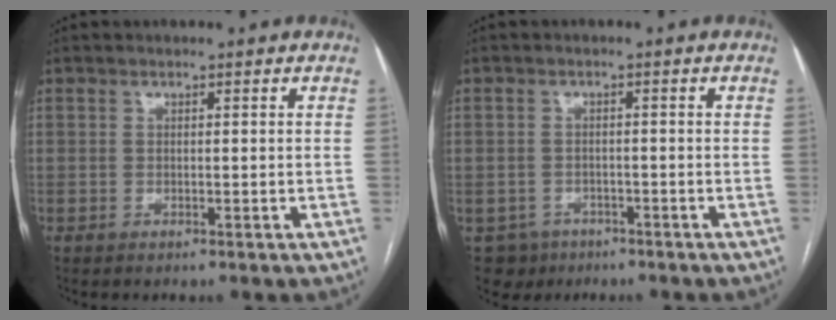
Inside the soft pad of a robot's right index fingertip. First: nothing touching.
{"total": 4.6, "force": [-2.5, 3.8, 0.1], "torque": [0.003, 0.007, -0.036]}